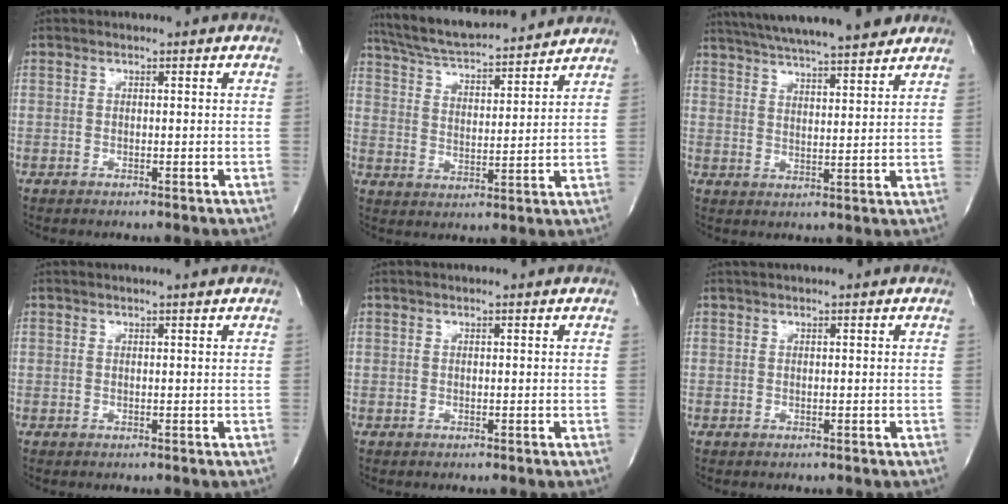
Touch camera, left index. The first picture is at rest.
{"total": 17.2, "force": [15.8, 2.2, 6.4], "torque": [-0.114, 0.024, 0.251]}
{"total": 18.9, "force": [16.4, 1.8, 9.1], "torque": [-0.156, 0.026, 0.242]}
{"total": 2.3, "force": [2.2, -0.3, 0.8], "torque": [-0.012, 0.007, 0.028]}
{"total": 1.1, "force": [1.0, 0.0, 0.5], "torque": [-0.008, 0.013, 0.018]}
{"total": 2.6, "force": [2.3, 0.1, 1.2], "torque": [-0.013, 0.028, 0.037]}